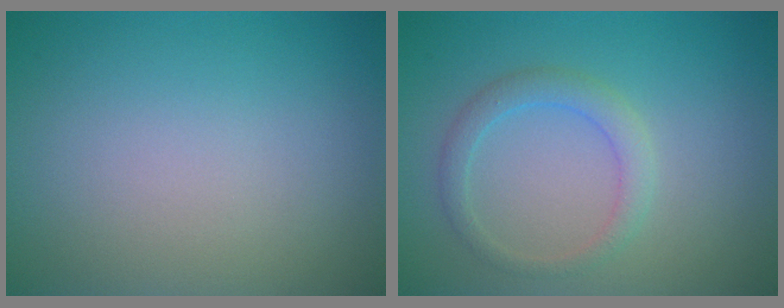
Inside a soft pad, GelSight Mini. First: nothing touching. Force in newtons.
{"total": 2.1, "press": 2.1, "slide": 0.1}